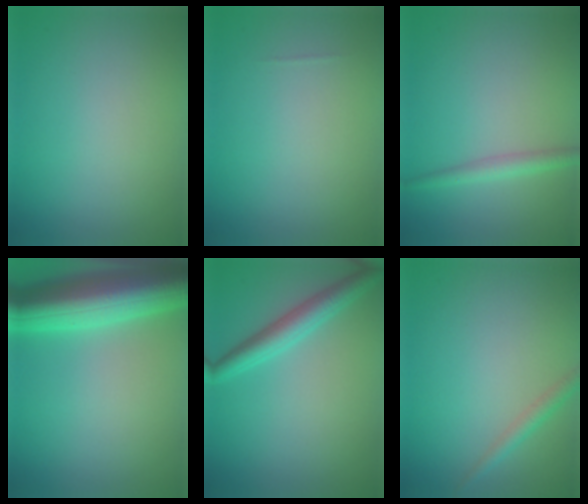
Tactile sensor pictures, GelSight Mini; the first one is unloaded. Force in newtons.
{"total": 0.0}
{"total": 1.9, "press": 1.9, "slide": 0.0}
{"total": 10.0, "press": 10.0, "slide": 0.3}
{"total": 3.2, "press": 3.2, "slide": 0.1}
{"total": 1.6, "press": 1.6, "slide": 0.1}